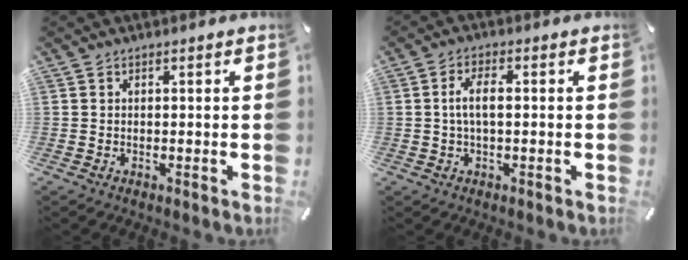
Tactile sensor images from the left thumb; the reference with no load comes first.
{"total": 5.3, "force": [0.1, 2.1, 4.9], "torque": [-0.096, 0.006, -0.003]}